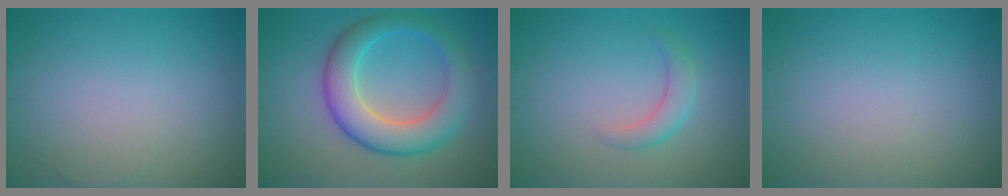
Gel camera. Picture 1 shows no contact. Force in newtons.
{"total": 7.1, "press": 7.1, "slide": 0.2}
{"total": 2.2, "press": 2.2, "slide": 0.1}
{"total": 0.0}